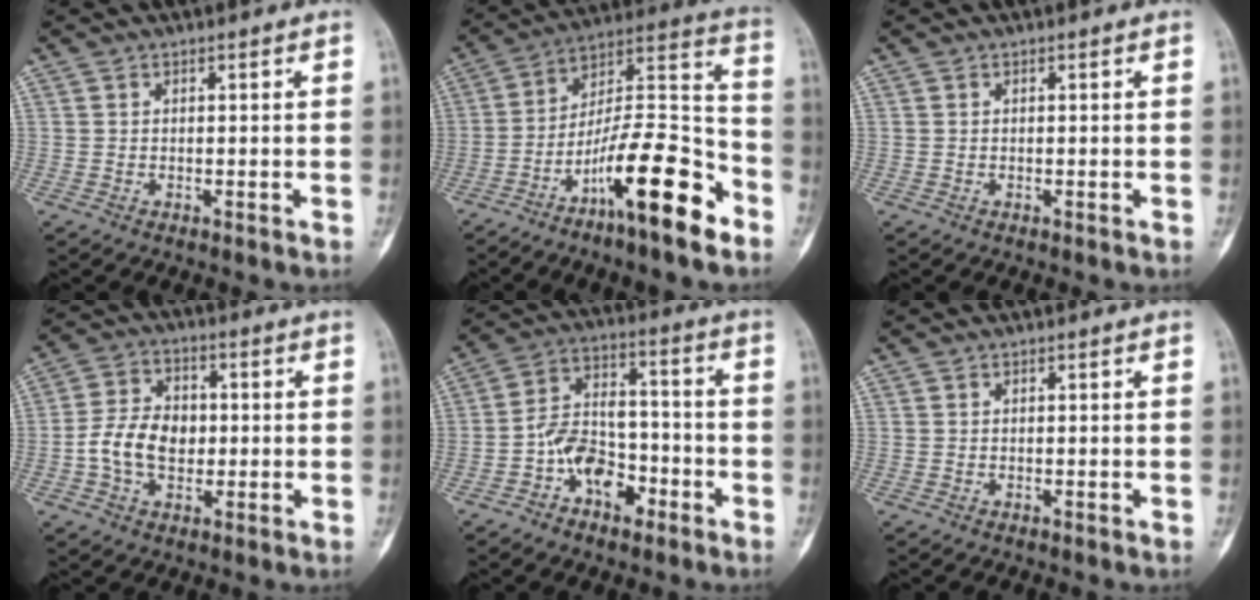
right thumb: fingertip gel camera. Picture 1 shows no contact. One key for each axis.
{"total": 19.8, "fx": -11.0, "fy": 4.5, "fz": 15.8, "tx": -0.259, "ty": 0.086, "tz": -0.184}
{"total": 0.0}
{"total": 9.7, "fx": -1.0, "fy": 6.9, "fz": 6.7, "tx": -0.104, "ty": 0.022, "tz": -0.025}
{"total": 11.2, "fx": -5.0, "fy": 7.1, "fz": 7.0, "tx": -0.097, "ty": 0.055, "tz": -0.090}
{"total": 0.0}